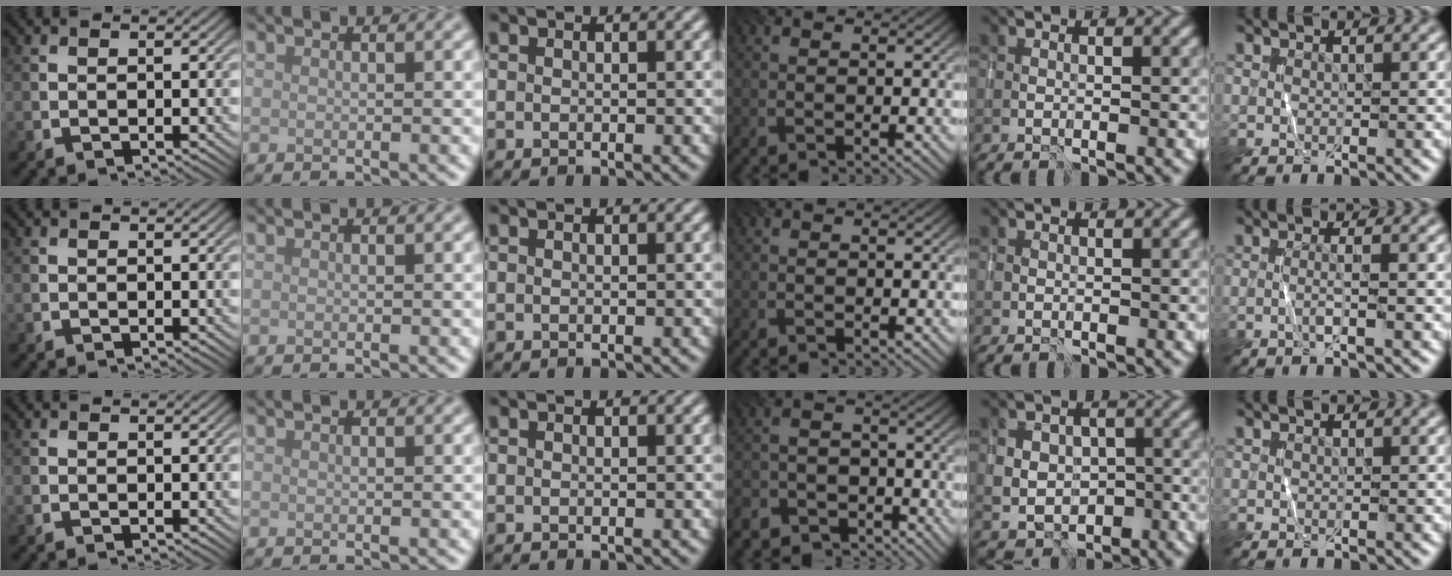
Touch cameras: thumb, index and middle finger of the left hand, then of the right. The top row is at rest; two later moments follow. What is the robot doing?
{"motion": "wrap", "object": "sponge"}